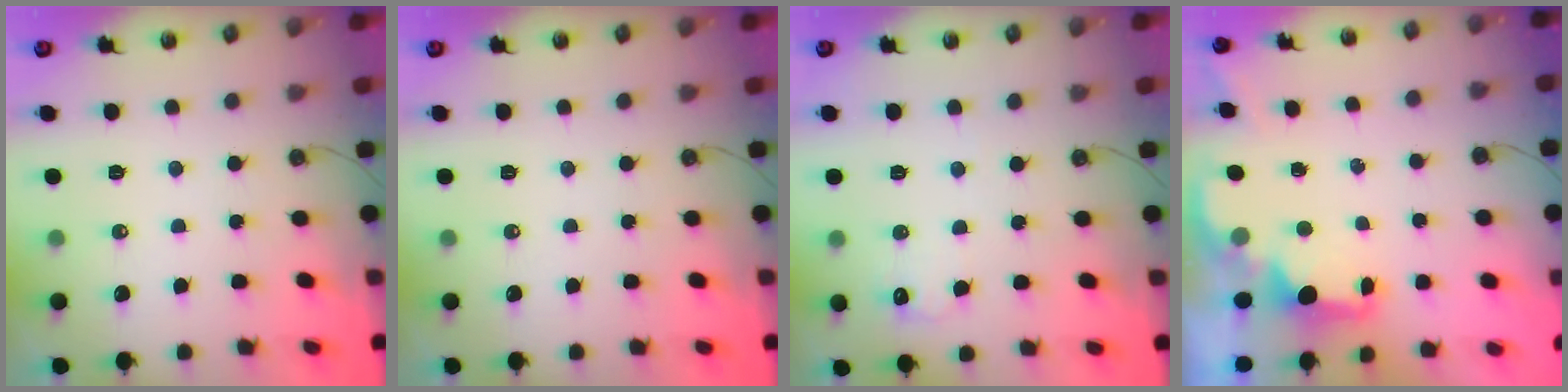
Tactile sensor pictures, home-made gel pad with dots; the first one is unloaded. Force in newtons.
{"total": 0.0}
{"total": 6.3, "press": 6.3, "slide": 0.5}
{"total": 1.9, "press": 1.7, "slide": 0.7}